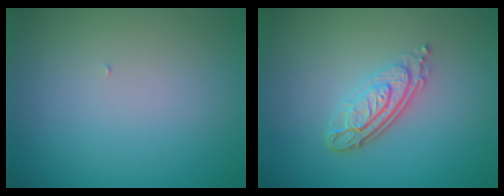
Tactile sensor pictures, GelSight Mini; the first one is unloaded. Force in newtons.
{"total": 4.5, "press": 3.1, "slide": 3.2}